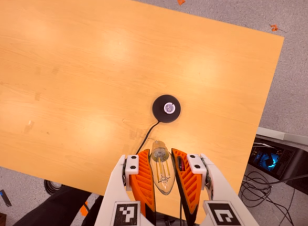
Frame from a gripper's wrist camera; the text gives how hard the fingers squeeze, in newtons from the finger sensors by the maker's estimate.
{"total": 20.1, "left": 21.7, "right": 18.4}